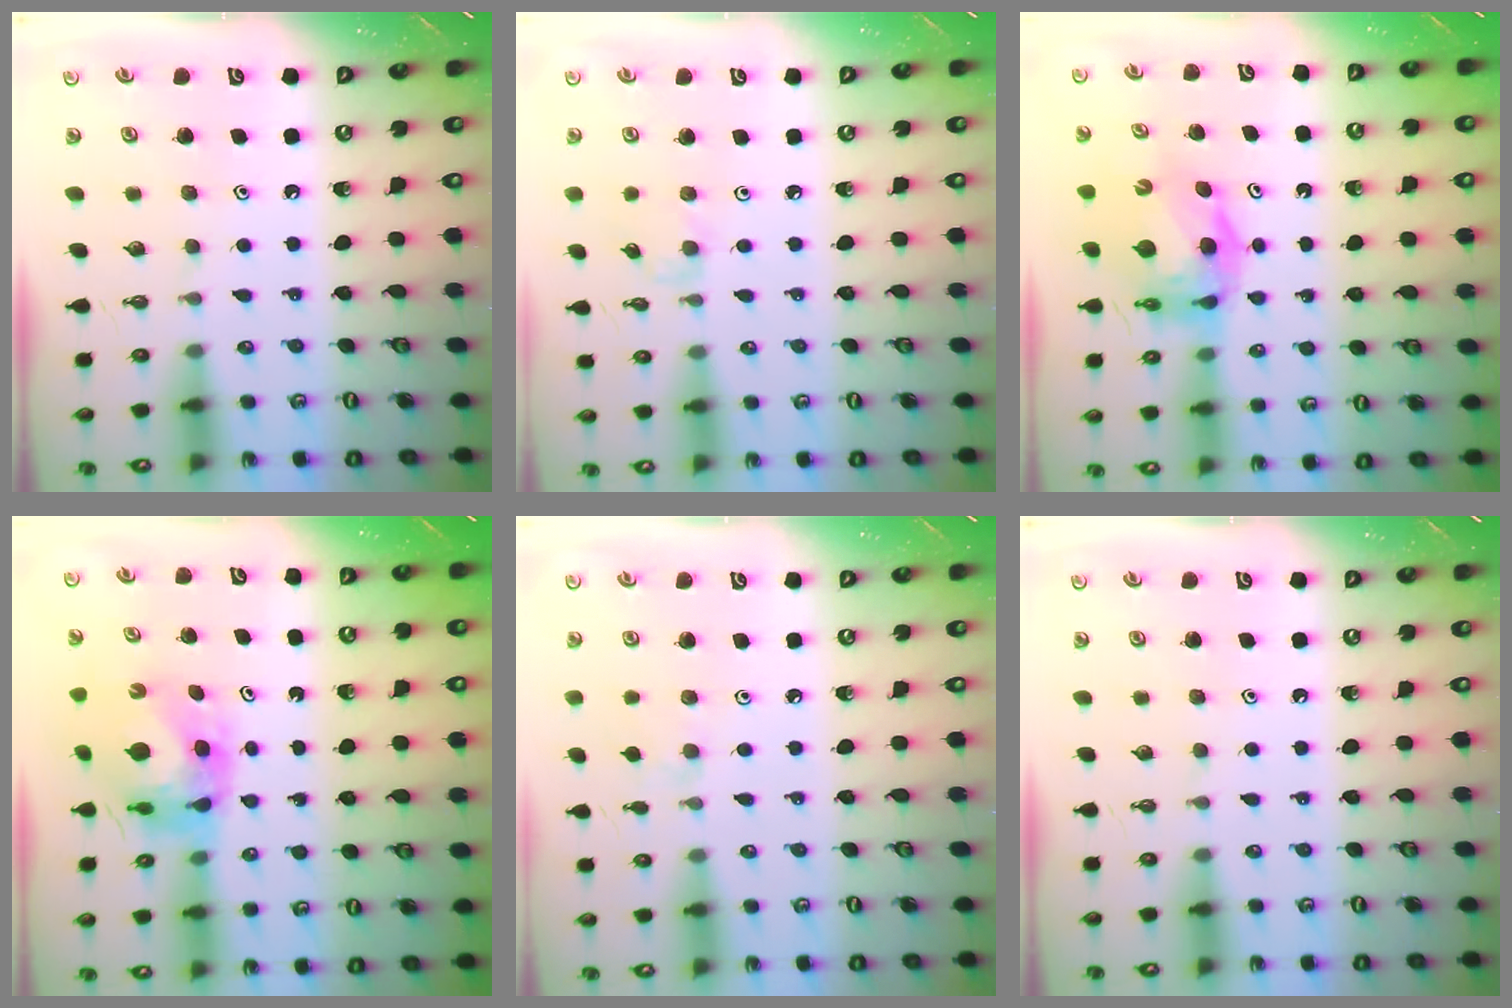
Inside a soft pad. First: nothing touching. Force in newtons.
{"total": 1.1, "press": 1.0, "slide": 0.4}
{"total": 7.6, "press": 7.5, "slide": 0.9}
{"total": 7.9, "press": 7.9, "slide": 0.7}
{"total": 1.9, "press": 1.9, "slide": 0.5}
{"total": 0.0}